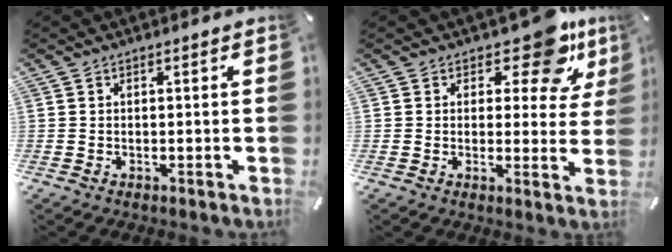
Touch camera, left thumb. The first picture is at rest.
{"total": 11.8, "force": [7.5, 5.4, 7.3], "torque": [-0.081, -0.048, 0.125]}